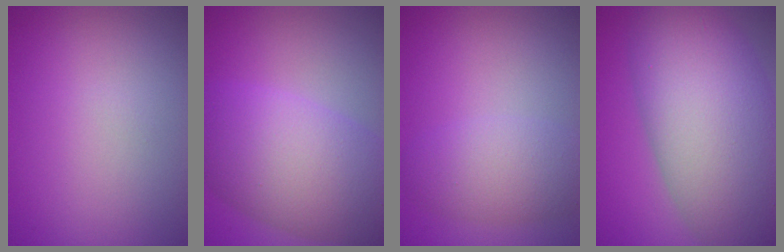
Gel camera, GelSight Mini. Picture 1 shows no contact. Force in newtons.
{"total": 10.0, "press": 10.0, "slide": 0.3}
{"total": 4.1, "press": 4.1, "slide": 0.4}
{"total": 13.6, "press": 13.6, "slide": 0.5}